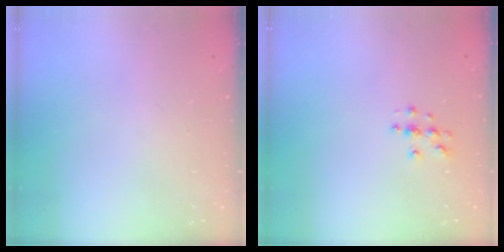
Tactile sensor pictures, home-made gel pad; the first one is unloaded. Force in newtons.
{"total": 3.9, "press": 3.9, "slide": 0.4}